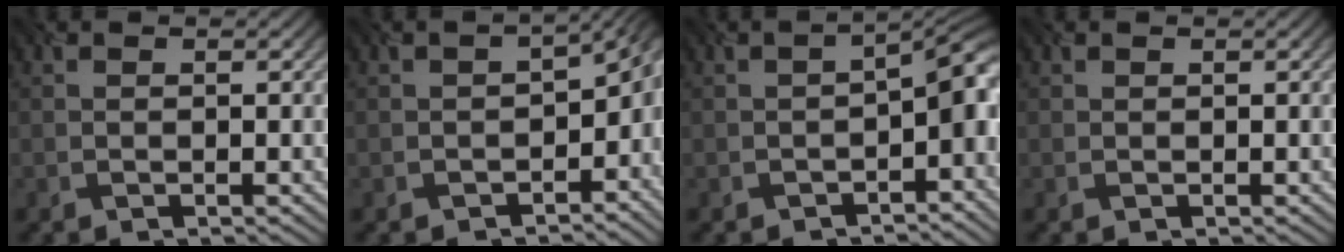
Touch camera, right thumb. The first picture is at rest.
{"total": 6.1, "force": [-3.0, 3.5, 4.0], "torque": [-0.045, -0.021, -0.035]}
{"total": 5.7, "force": [-2.2, 2.6, 4.6], "torque": [-0.054, -0.006, -0.026]}
{"total": 0.0}